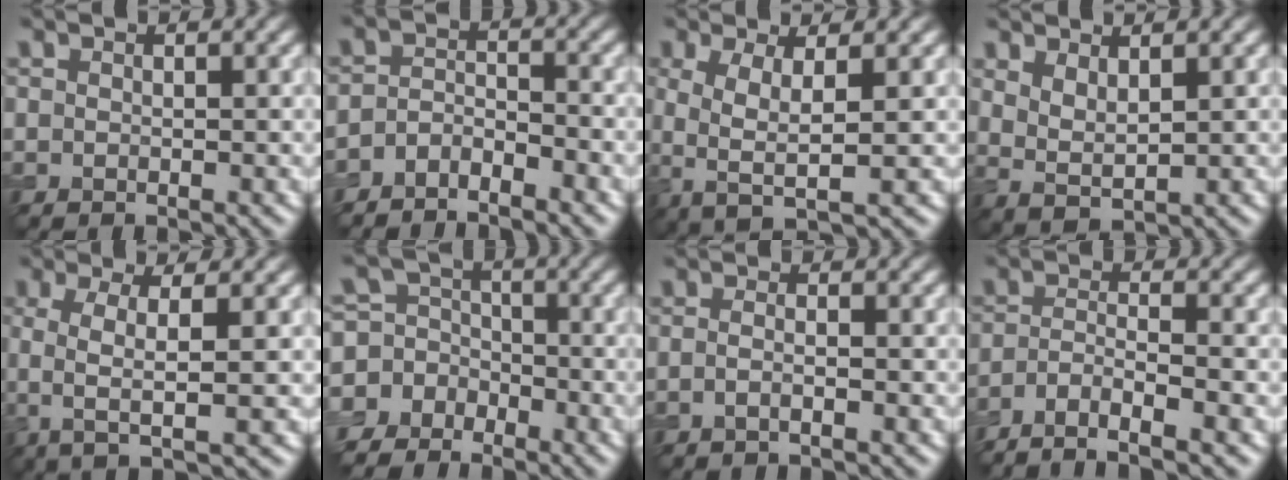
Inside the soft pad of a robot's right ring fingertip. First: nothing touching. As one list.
[{"total": 2.6, "force": [-2.3, 0.7, 0.8], "torque": [-0.018, 0.002, -0.052]}, {"total": 4.1, "force": [-0.3, 1.2, 3.9], "torque": [-0.079, -0.006, -0.010]}, {"total": 2.4, "force": [1.4, 0.8, 1.8], "torque": [-0.041, -0.009, 0.033]}, {"total": 4.6, "force": [0.0, 1.3, 4.4], "torque": [-0.077, 0.002, -0.006]}, {"total": 6.8, "force": [-3.5, 5.7, 1.3], "torque": [-0.022, 0.006, -0.076]}, {"total": 1.3, "force": [-0.6, 0.4, 1.1], "torque": [-0.019, -0.004, -0.014]}, {"total": 5.2, "force": [-3.9, 1.2, 3.3], "torque": [-0.056, -0.003, -0.076]}]